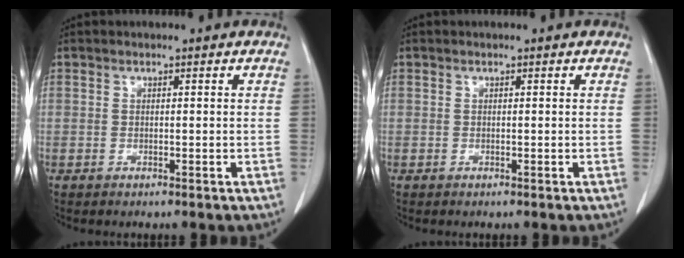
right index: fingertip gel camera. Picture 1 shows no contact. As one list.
[{"total": 0.0}]